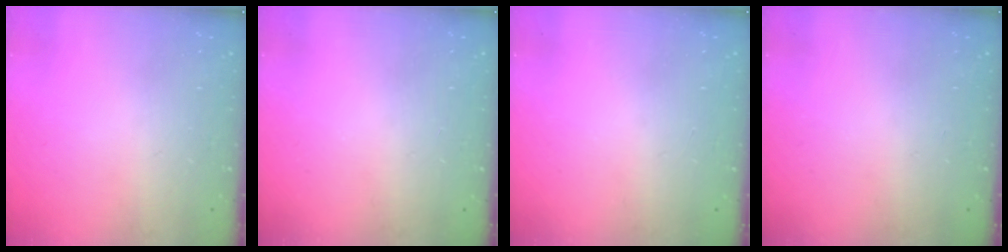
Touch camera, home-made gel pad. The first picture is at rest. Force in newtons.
{"total": 0.0}
{"total": 1.0, "press": 0.0, "slide": 1.0}
{"total": 0.0}